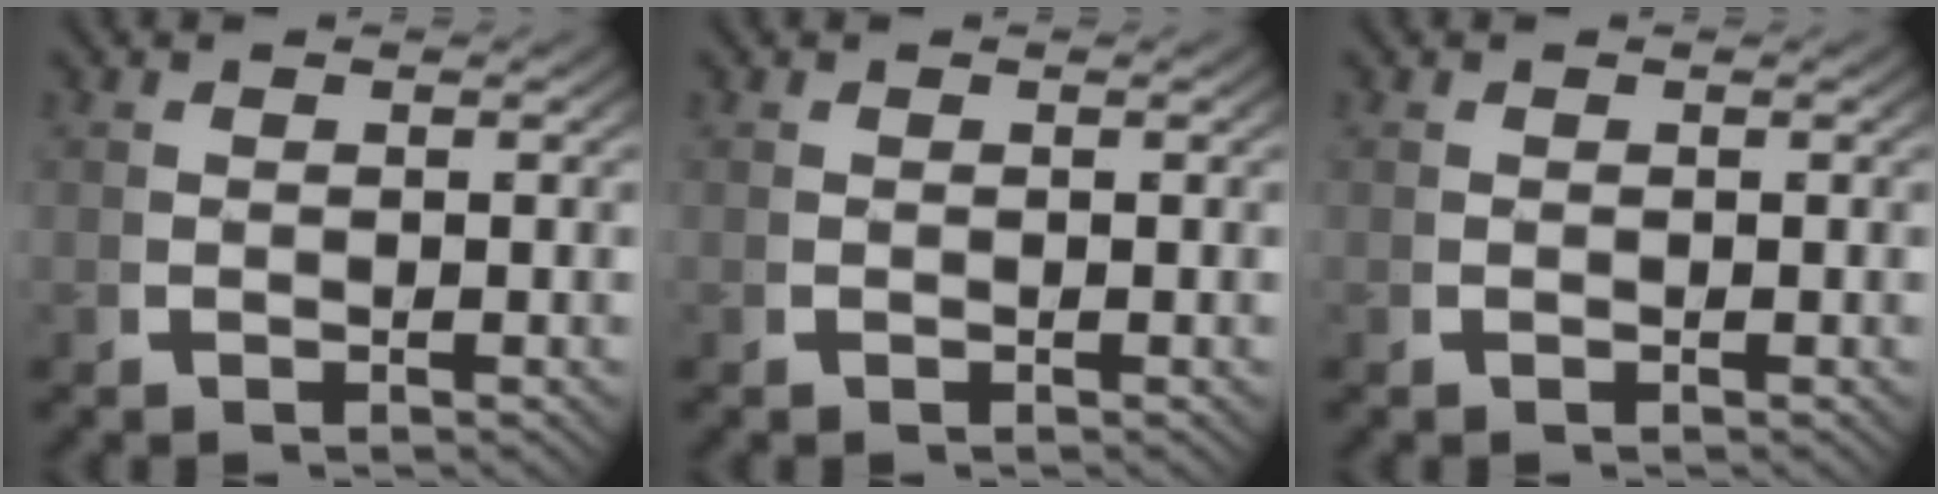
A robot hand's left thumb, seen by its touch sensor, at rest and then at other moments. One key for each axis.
{"total": 0.0}
{"total": 0.0}